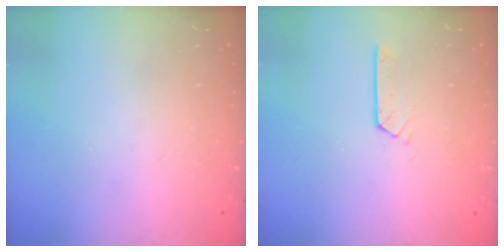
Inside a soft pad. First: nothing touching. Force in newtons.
{"total": 4.5, "press": 4.4, "slide": 0.4}